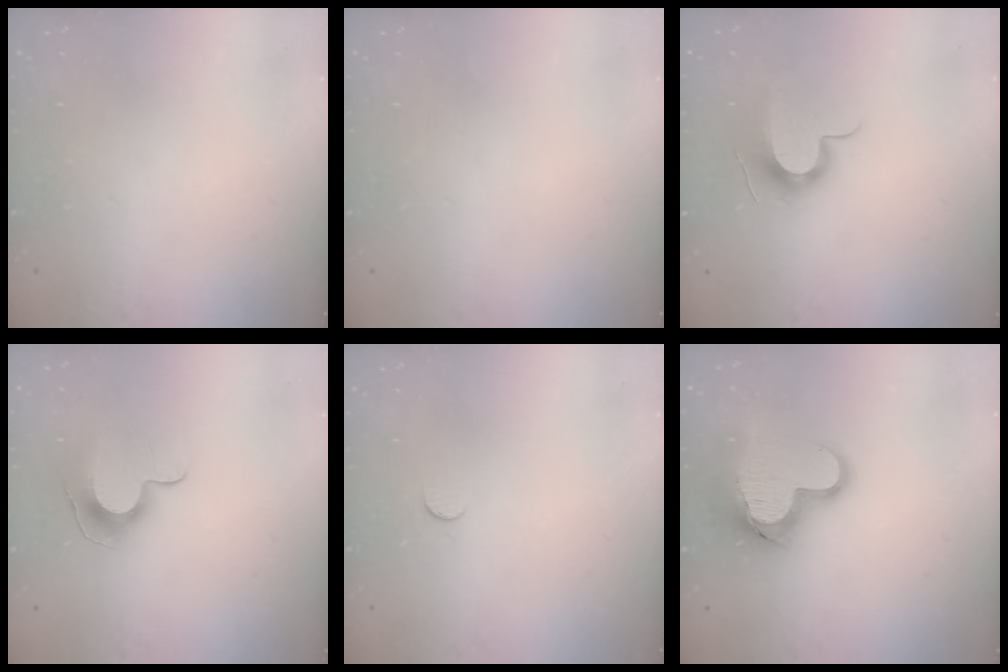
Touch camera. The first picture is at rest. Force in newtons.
{"total": 0.0}
{"total": 10.7, "press": 10.6, "slide": 1.0}
{"total": 9.8, "press": 9.8, "slide": 0.1}
{"total": 4.1, "press": 4.1, "slide": 0.5}
{"total": 16.3, "press": 16.2, "slide": 1.8}